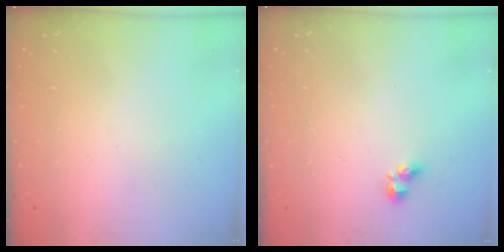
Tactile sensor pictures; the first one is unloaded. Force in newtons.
{"total": 3.5, "press": 3.3, "slide": 1.2}